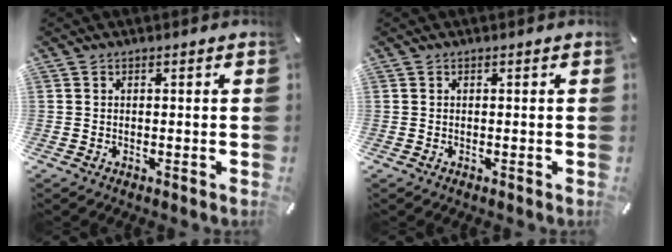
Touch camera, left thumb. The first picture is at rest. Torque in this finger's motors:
{"motor_torque": [-0.03, 0.05, 0.00, 0.00, 0.00]}